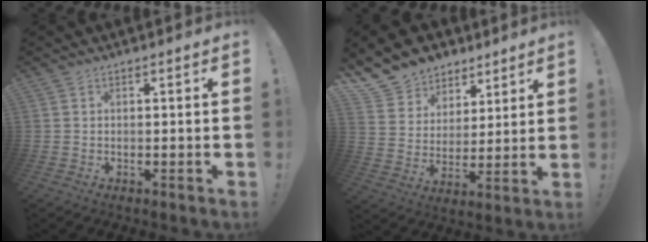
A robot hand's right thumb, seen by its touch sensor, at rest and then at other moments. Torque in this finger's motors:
{"motor_torque": [0.05, 0.26, 0.63, 0.62, 0.00]}